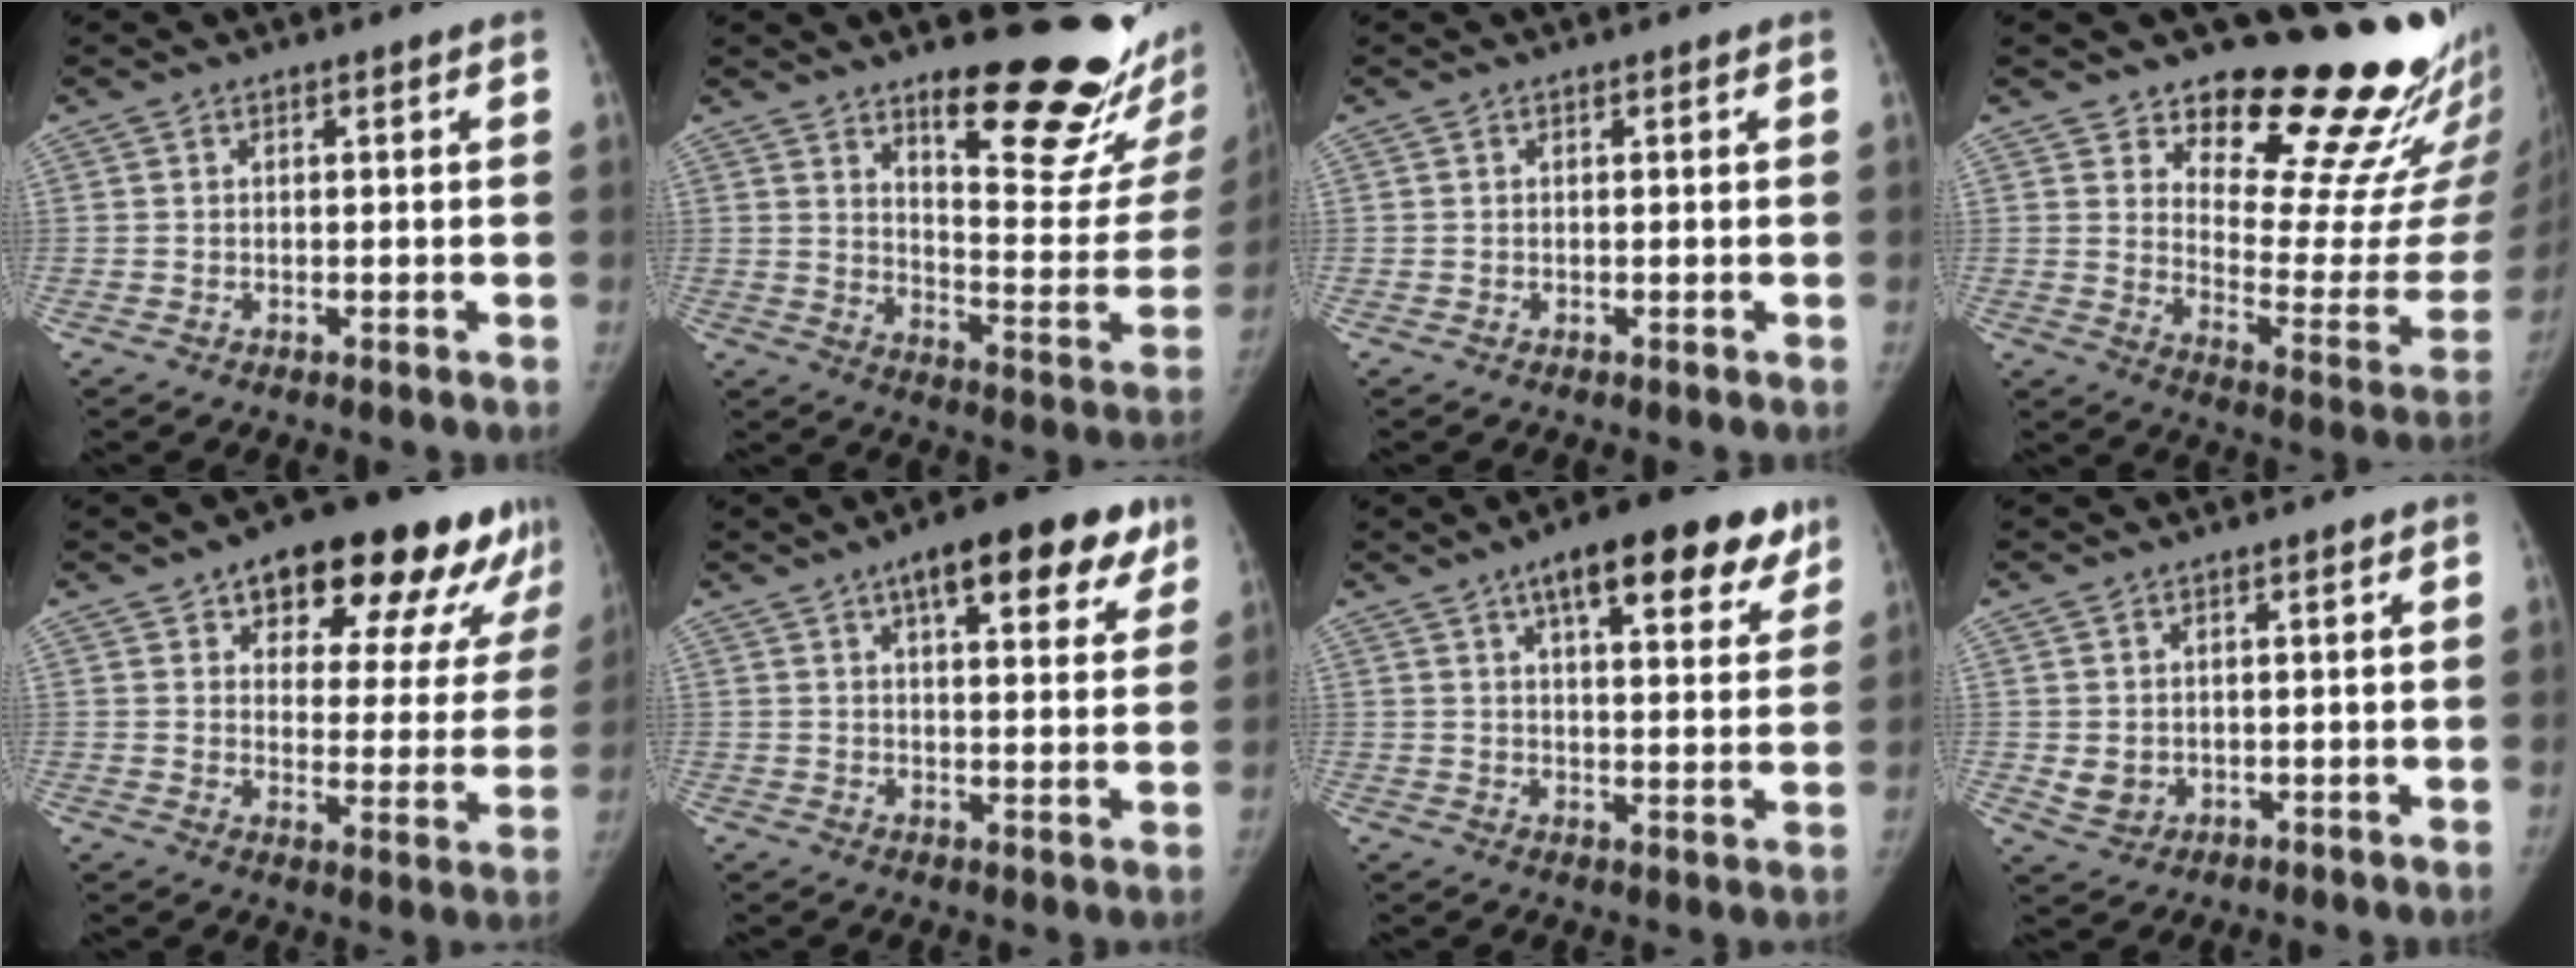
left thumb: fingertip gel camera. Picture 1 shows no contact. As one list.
[{"total": 22.4, "force": [15.9, 5.9, 14.7], "torque": [-0.163, -0.134, 0.224]}, {"total": 0.0}, {"total": 21.9, "force": [18.5, 7.4, 9.1], "torque": [-0.062, -0.170, 0.244]}, {"total": 22.6, "force": [14.4, 10.0, 14.2], "torque": [-0.140, -0.039, 0.192]}, {"total": 16.0, "force": [8.9, 6.2, 11.8], "torque": [-0.121, -0.017, 0.118]}, {"total": 17.2, "force": [10.0, 6.2, 12.5], "torque": [-0.135, -0.025, 0.139]}, {"total": 3.4, "force": [0.0, 2.9, 1.7], "torque": [-0.023, -0.005, 0.013]}]